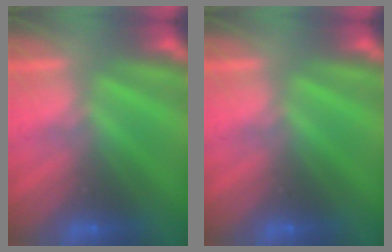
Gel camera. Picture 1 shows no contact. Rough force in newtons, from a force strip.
{"total": 0.0}